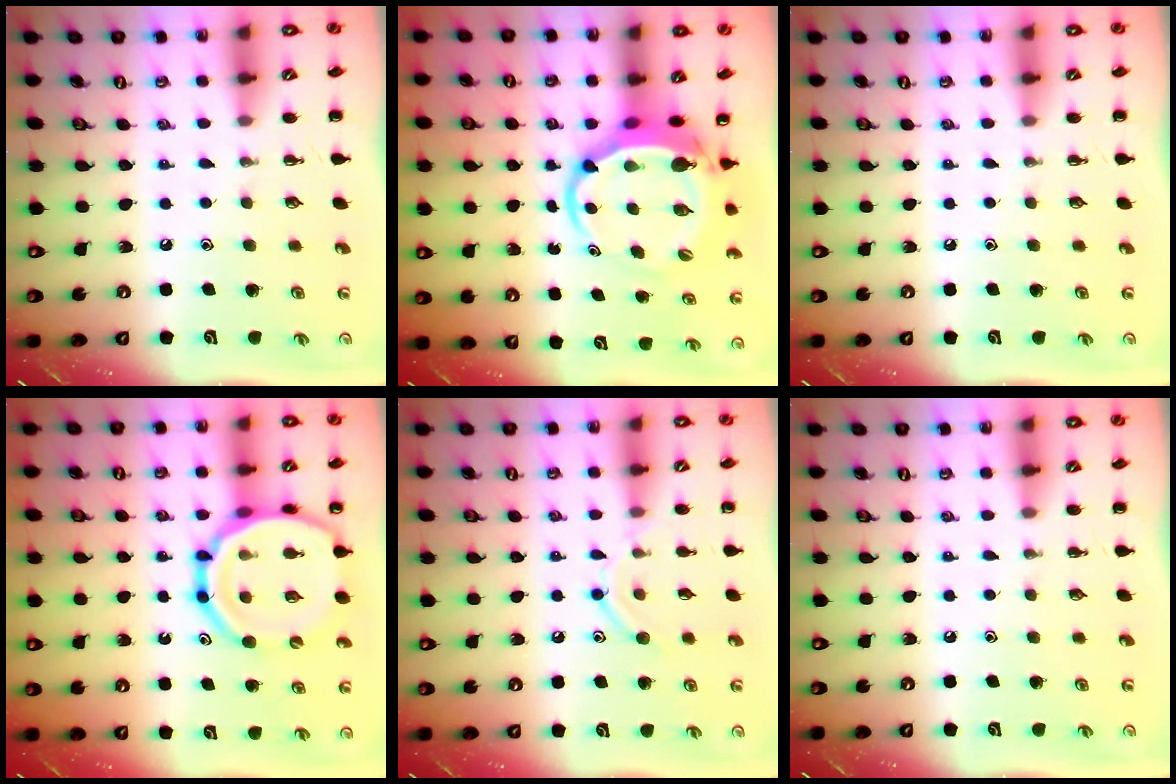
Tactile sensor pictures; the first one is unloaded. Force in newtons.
{"total": 7.5, "press": 7.4, "slide": 1.7}
{"total": 0.0}
{"total": 20.1, "press": 19.8, "slide": 3.7}
{"total": 9.4, "press": 9.4, "slide": 1.2}
{"total": 0.0}